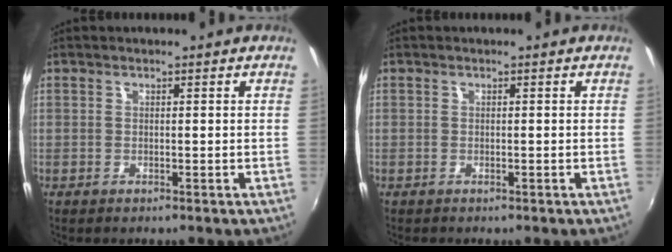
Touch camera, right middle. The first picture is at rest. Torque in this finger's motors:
{"motor_torque": [-0.26, -0.80, -0.03, -0.03]}